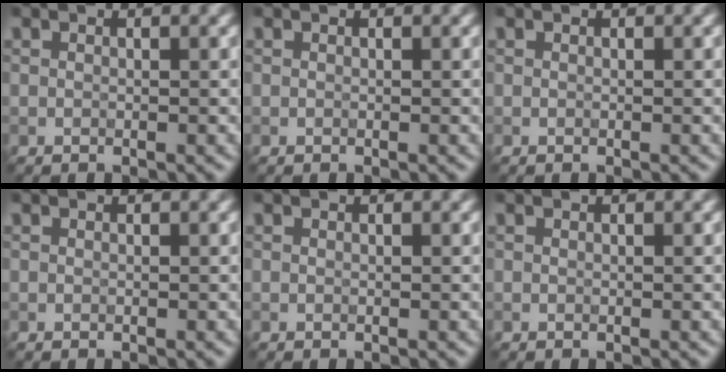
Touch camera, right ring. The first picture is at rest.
{"total": 0.0}
{"total": 0.0}
{"total": 0.0}
{"total": 0.0}
{"total": 0.0}